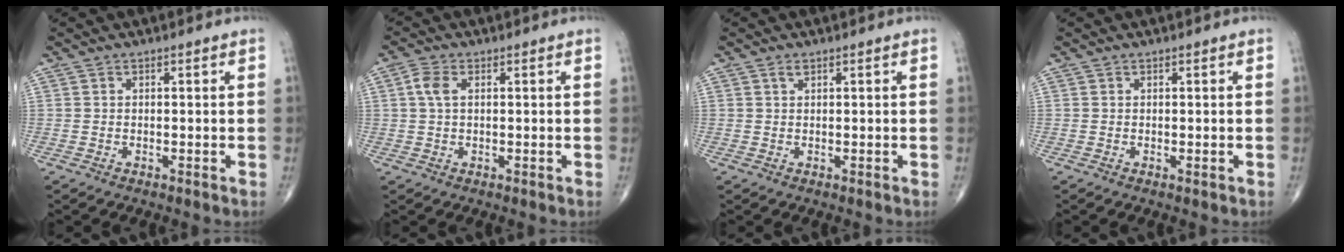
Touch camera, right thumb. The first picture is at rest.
{"total": 3.4, "force": [0.8, 1.9, 2.6], "torque": [-0.064, 0.011, 0.015]}
{"total": 1.0, "force": [0.6, 0.5, 0.6], "torque": [-0.010, 0.002, 0.012]}
{"total": 0.0}